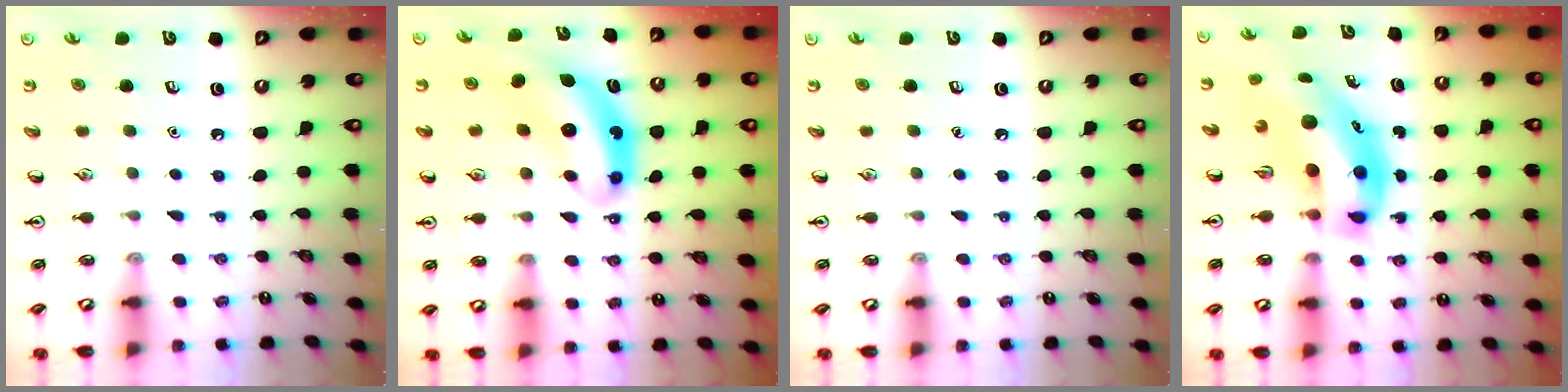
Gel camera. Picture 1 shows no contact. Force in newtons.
{"total": 8.8, "press": 8.4, "slide": 2.7}
{"total": 0.0}
{"total": 10.8, "press": 10.4, "slide": 3.1}